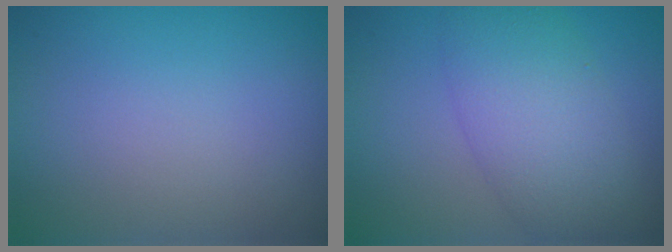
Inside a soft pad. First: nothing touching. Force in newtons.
{"total": 6.5, "press": 6.5, "slide": 0.1}